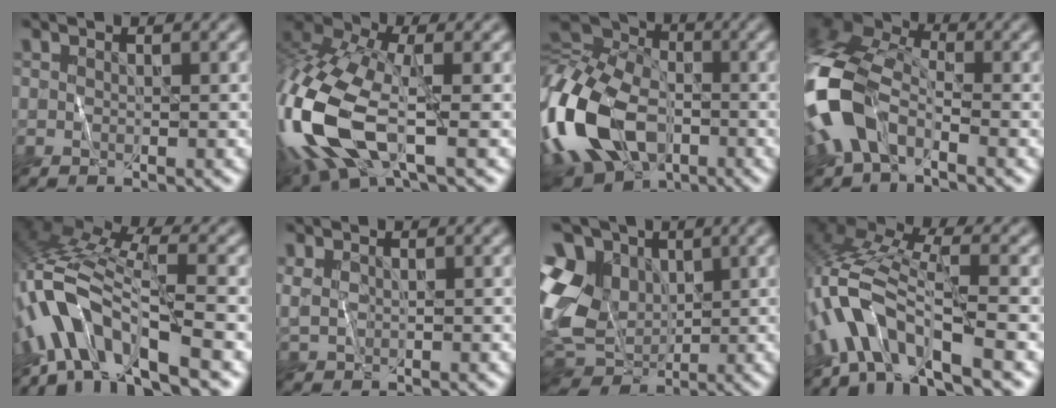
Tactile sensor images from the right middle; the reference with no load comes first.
{"total": 13.1, "force": [-3.6, 6.2, 11.0], "torque": [-0.273, -0.006, -0.081]}
{"total": 16.7, "force": [-6.1, 10.9, 11.0], "torque": [-0.262, -0.009, -0.121]}
{"total": 9.7, "force": [-3.3, 6.0, 6.9], "torque": [-0.160, -0.001, -0.082]}
{"total": 10.6, "force": [-5.3, 3.2, 8.6], "torque": [-0.164, 0.014, -0.103]}
{"total": 1.3, "force": [0.4, 1.0, 0.7], "torque": [-0.017, 0.000, 0.009]}
{"total": 11.8, "force": [1.4, 9.3, 7.1], "torque": [-0.170, 0.002, 0.029]}
{"total": 8.7, "force": [-3.8, 3.0, 7.2], "torque": [-0.147, 0.015, -0.085]}